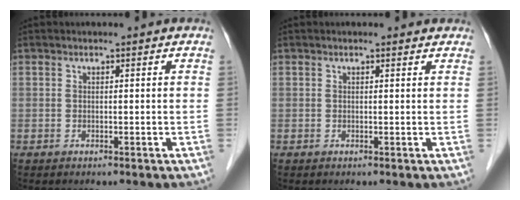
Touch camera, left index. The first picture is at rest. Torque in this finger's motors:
{"motor_torque": [0.54, -0.62, 0.16, 0.01]}